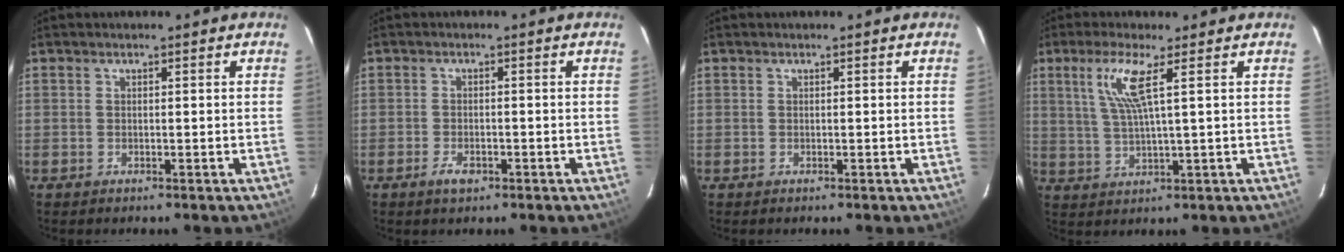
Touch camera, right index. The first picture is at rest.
{"total": 2.9, "force": [-1.7, 1.4, 1.9], "torque": [-0.041, -0.002, -0.029]}
{"total": 0.0}
{"total": 6.7, "force": [2.8, 0.1, 6.1], "torque": [-0.123, -0.001, 0.059]}